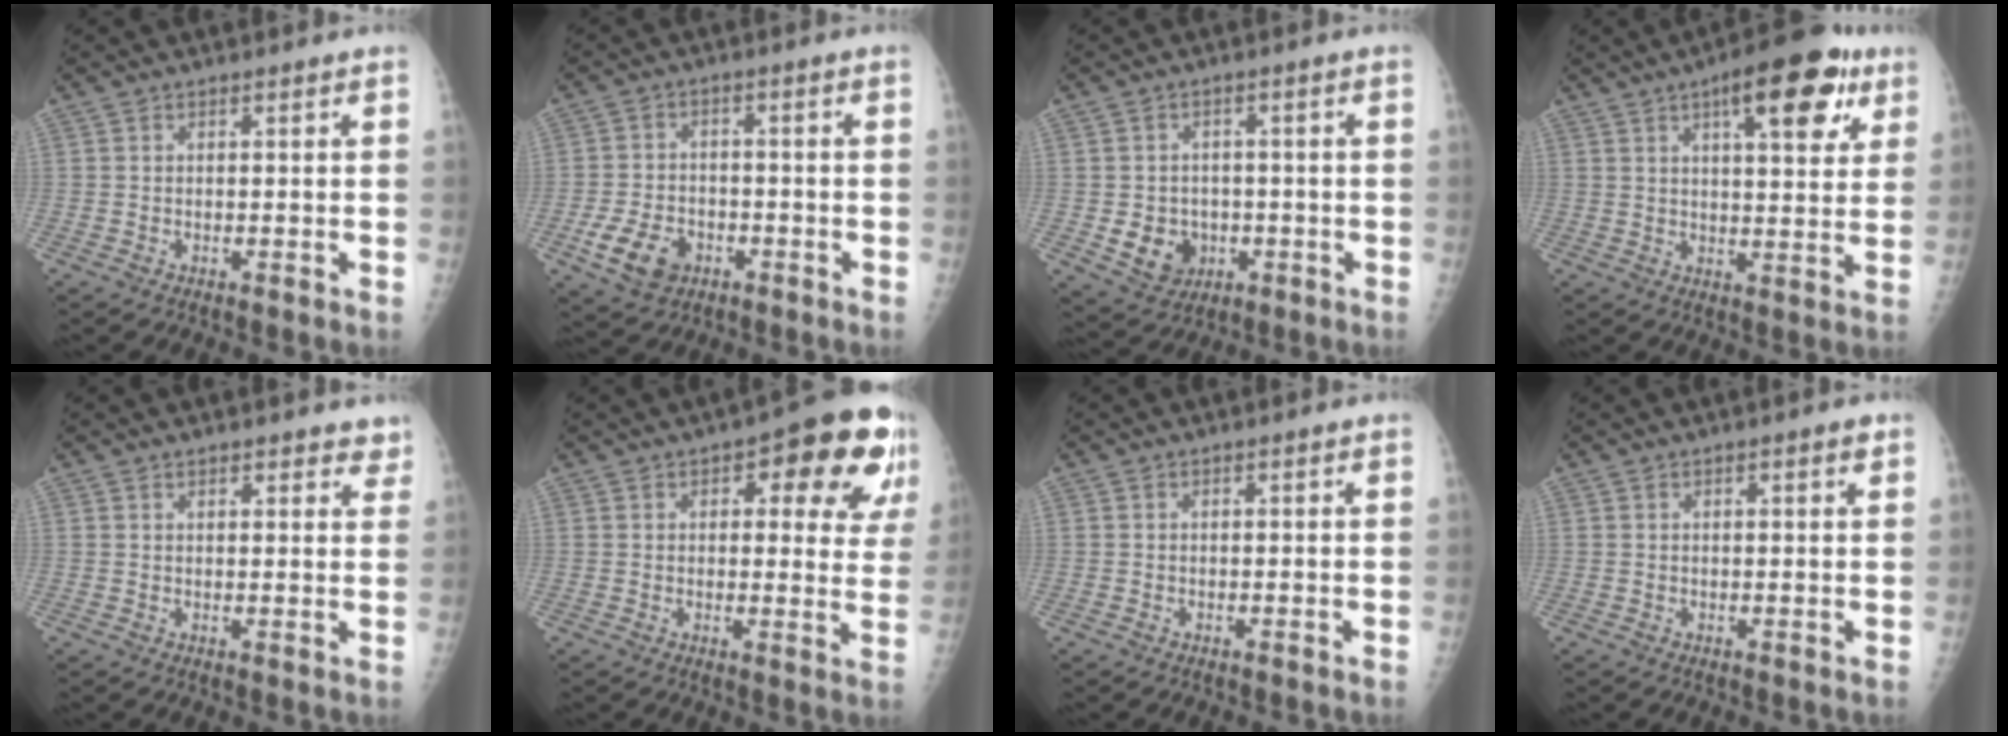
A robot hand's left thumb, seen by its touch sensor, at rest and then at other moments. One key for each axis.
{"total": 8.1, "fx": -3.6, "fy": 5.8, "fz": 4.5, "tx": -0.073, "ty": 0.016, "tz": -0.057}
{"total": 7.2, "fx": -1.6, "fy": 6.2, "fz": 3.3, "tx": -0.025, "ty": 0.007, "tz": -0.015}
{"total": 14.9, "fx": 7.2, "fy": 5.3, "fz": 11.9, "tx": -0.132, "ty": -0.013, "tz": 0.094}
{"total": 4.5, "fx": 3.7, "fy": 1.9, "fz": 1.7, "tx": 0.016, "ty": -0.014, "tz": 0.041}
{"total": 15.8, "fx": 7.0, "fy": 6.5, "fz": 12.6, "tx": -0.108, "ty": -0.014, "tz": 0.077}
{"total": 0.0}
{"total": 1.6, "fx": 0.8, "fy": 0.4, "fz": 1.3, "tx": -0.016, "ty": -0.001, "tz": 0.010}